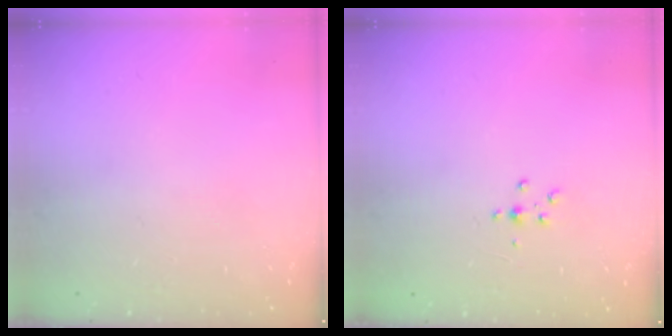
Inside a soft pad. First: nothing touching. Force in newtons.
{"total": 2.9, "press": 2.9, "slide": 0.4}